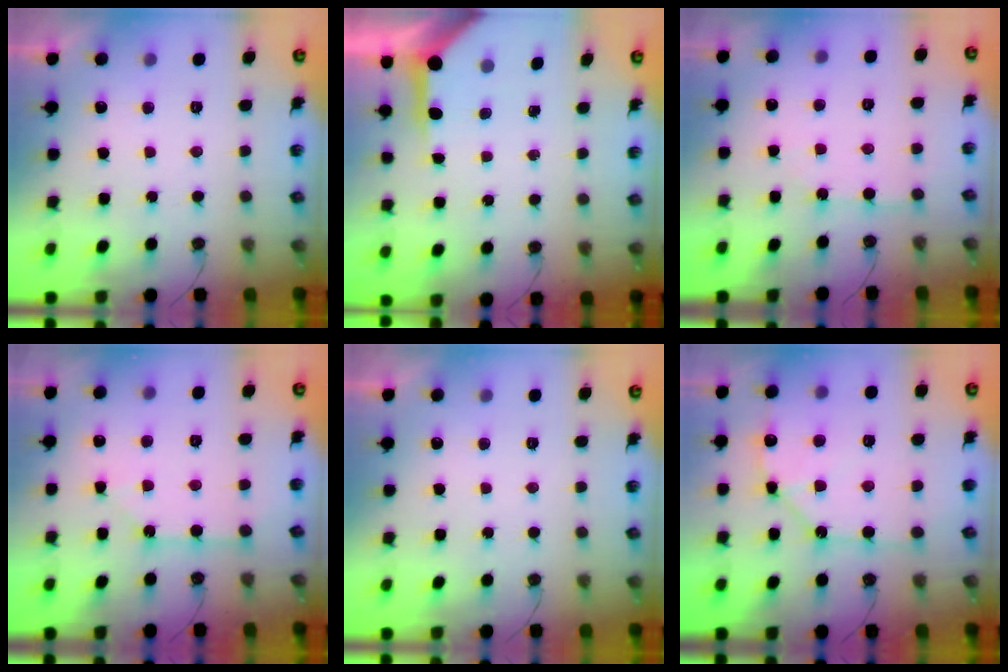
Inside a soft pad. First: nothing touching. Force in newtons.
{"total": 6.3, "press": 6.2, "slide": 0.6}
{"total": 3.4, "press": 3.4, "slide": 0.2}
{"total": 3.0, "press": 3.0, "slide": 0.1}
{"total": 0.0}
{"total": 11.2, "press": 11.1, "slide": 1.4}